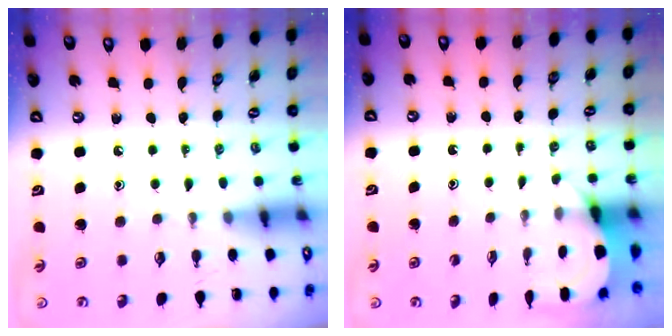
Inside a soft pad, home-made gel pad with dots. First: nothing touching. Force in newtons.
{"total": 5.2, "press": 5.2, "slide": 0.1}